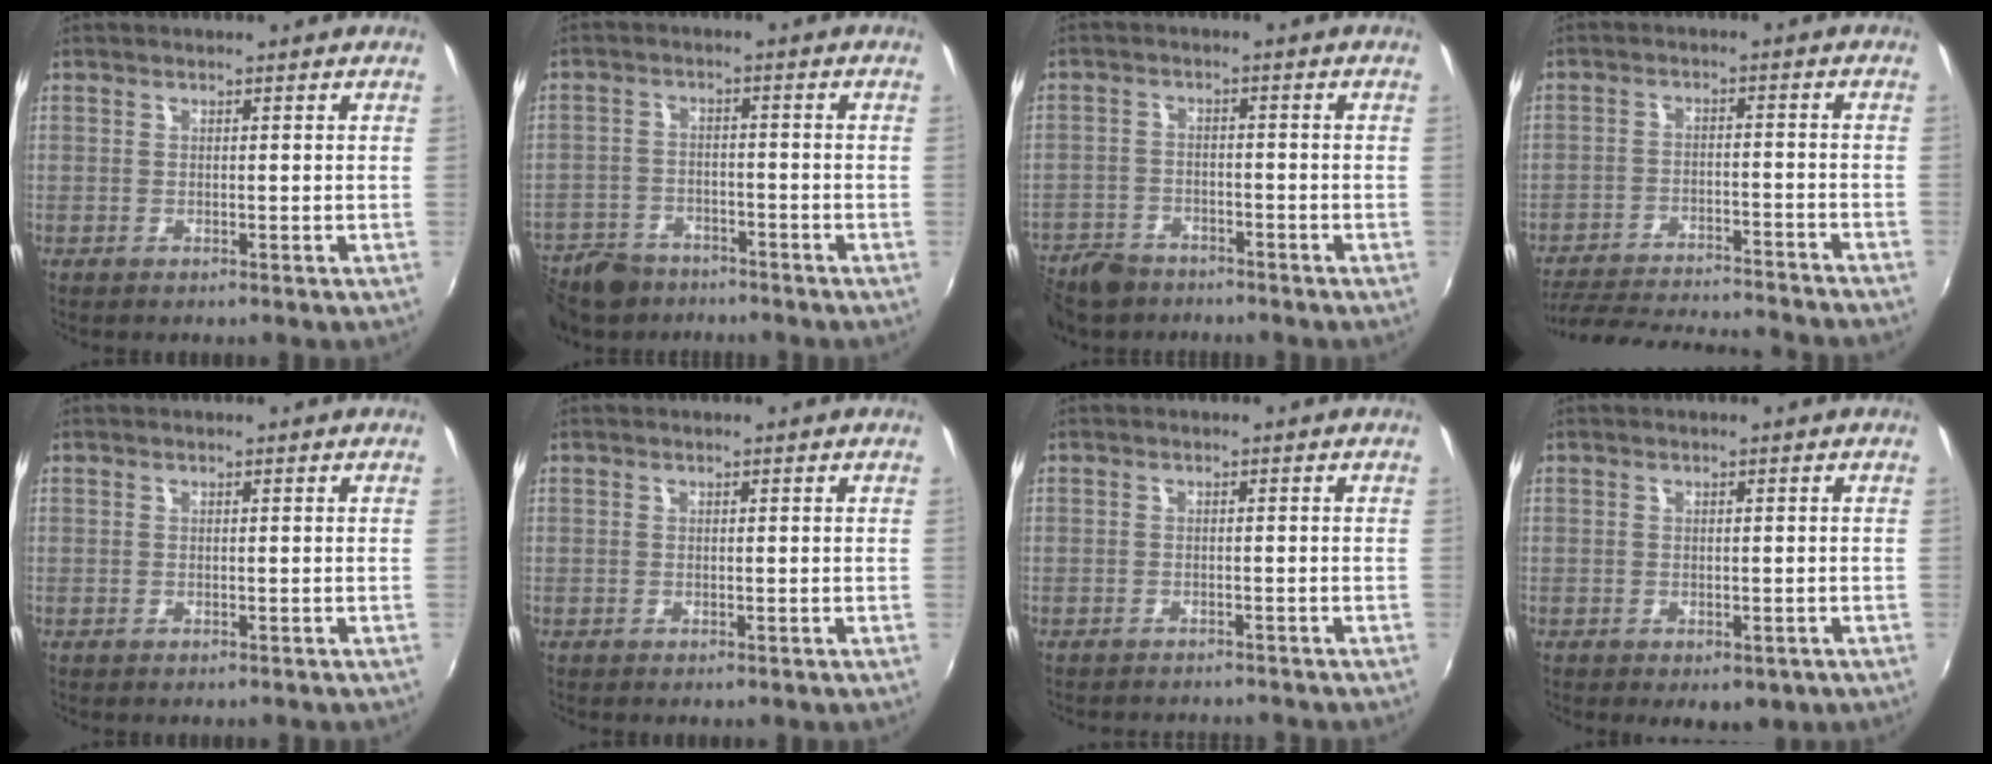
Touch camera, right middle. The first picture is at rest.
{"total": 12.3, "force": [-9.6, 6.5, 4.1], "torque": [-0.124, -0.007, -0.162]}
{"total": 10.1, "force": [-7.8, 5.6, 3.3], "torque": [-0.103, -0.006, -0.134]}
{"total": 21.3, "force": [-19.2, 2.5, 8.9], "torque": [-0.173, -0.021, -0.268]}
{"total": 0.0}
{"total": 0.0}
{"total": 3.9, "force": [-3.6, 1.0, 1.1], "torque": [-0.030, -0.005, -0.051]}
{"total": 3.1, "force": [-1.3, 1.9, 2.1], "torque": [-0.035, -0.013, -0.014]}